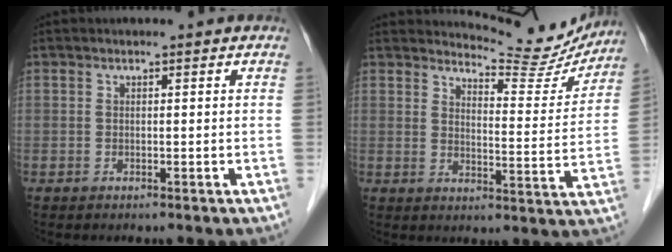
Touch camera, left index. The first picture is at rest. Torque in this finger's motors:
{"motor_torque": [-0.01, -0.25, -0.16, -0.01]}